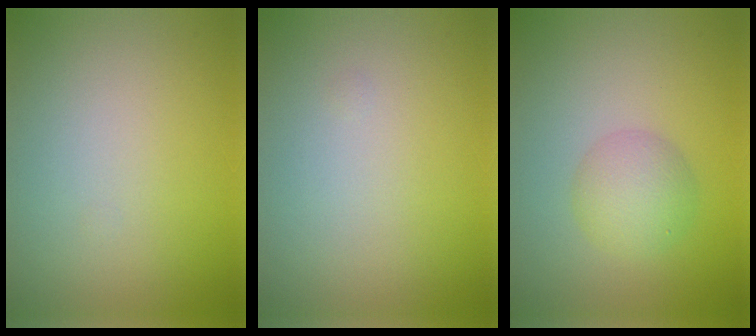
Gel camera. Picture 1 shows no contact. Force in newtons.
{"total": 0.0}
{"total": 3.1, "press": 3.1, "slide": 0.1}